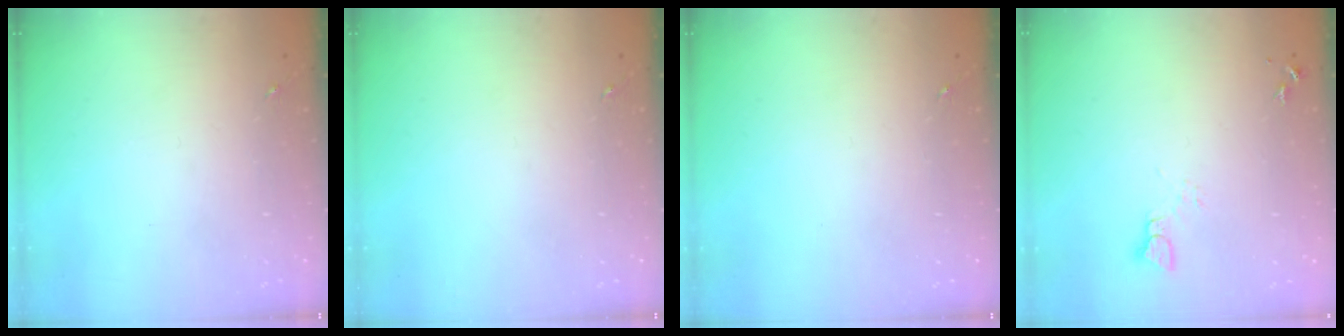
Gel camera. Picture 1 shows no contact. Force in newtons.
{"total": 0.0}
{"total": 0.0}
{"total": 2.5, "press": 2.5, "slide": 0.1}